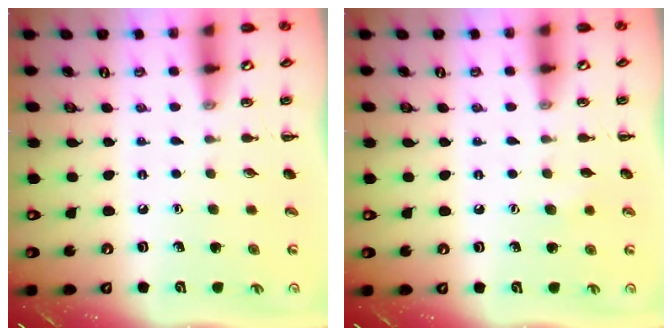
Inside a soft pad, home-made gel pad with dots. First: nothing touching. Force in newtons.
{"total": 4.4, "press": 4.2, "slide": 1.1}